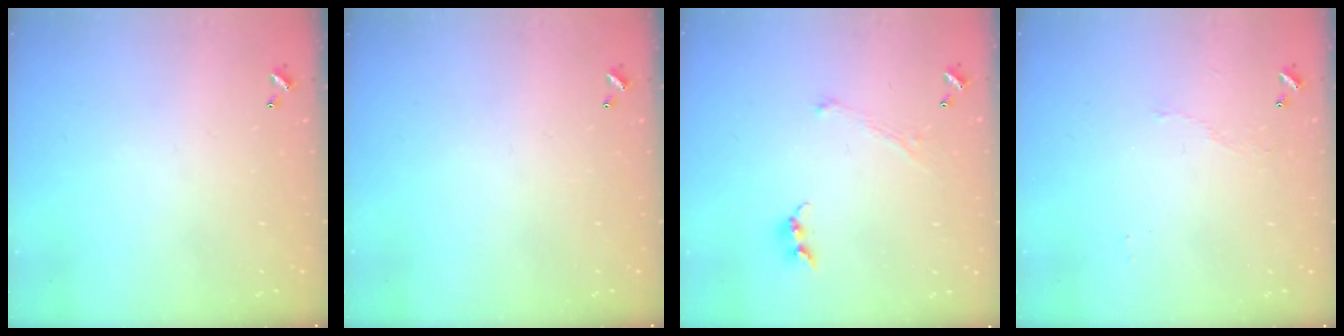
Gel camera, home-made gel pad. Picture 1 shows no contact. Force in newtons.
{"total": 0.0}
{"total": 1.3, "press": 1.2, "slide": 0.5}
{"total": 2.9, "press": 2.8, "slide": 0.6}